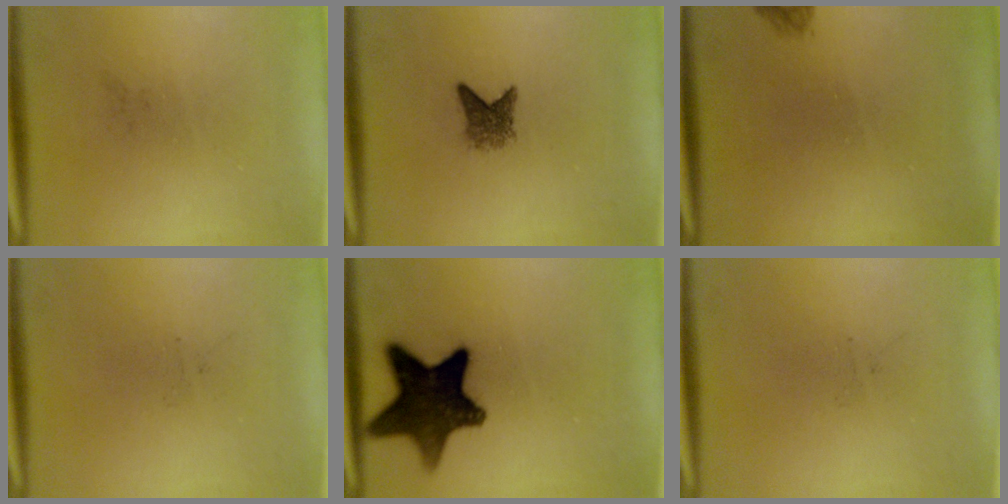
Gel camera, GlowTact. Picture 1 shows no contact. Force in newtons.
{"total": 2.6}
{"total": 0.8}
{"total": 0.0}
{"total": 14.4}
{"total": 0.0}